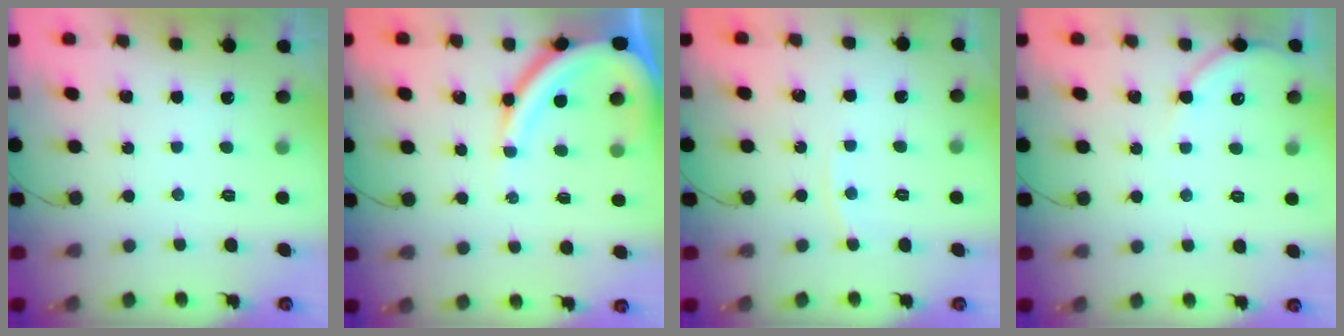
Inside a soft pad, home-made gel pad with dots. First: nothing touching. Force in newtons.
{"total": 11.4, "press": 11.3, "slide": 1.3}
{"total": 2.9, "press": 2.9, "slide": 0.1}
{"total": 6.7, "press": 6.6, "slide": 0.9}